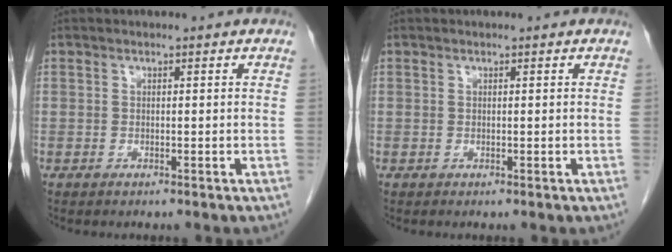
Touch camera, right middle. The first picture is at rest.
{"total": 0.0}